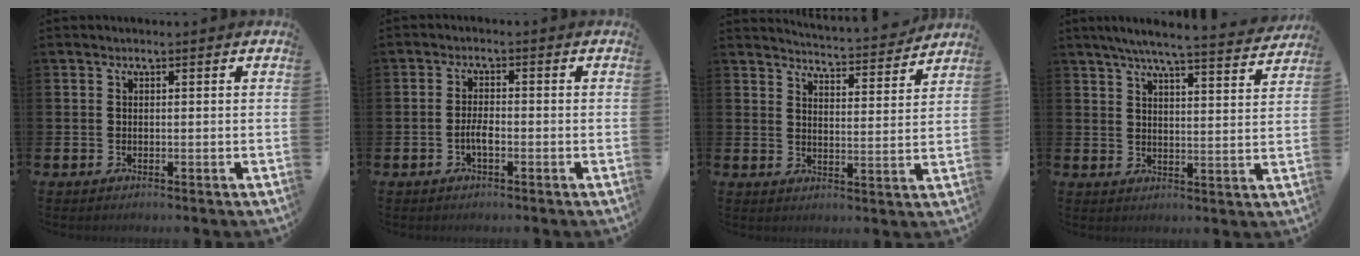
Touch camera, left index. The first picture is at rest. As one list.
[{"total": 2.4, "force": [-0.9, 0.9, 2.1], "torque": [-0.035, 0.003, -0.018]}, {"total": 4.8, "force": [4.8, -0.2, 0.3], "torque": [-0.019, -0.042, 0.081]}, {"total": 6.5, "force": [6.0, 0.0, 2.4], "torque": [-0.054, -0.039, 0.101]}]